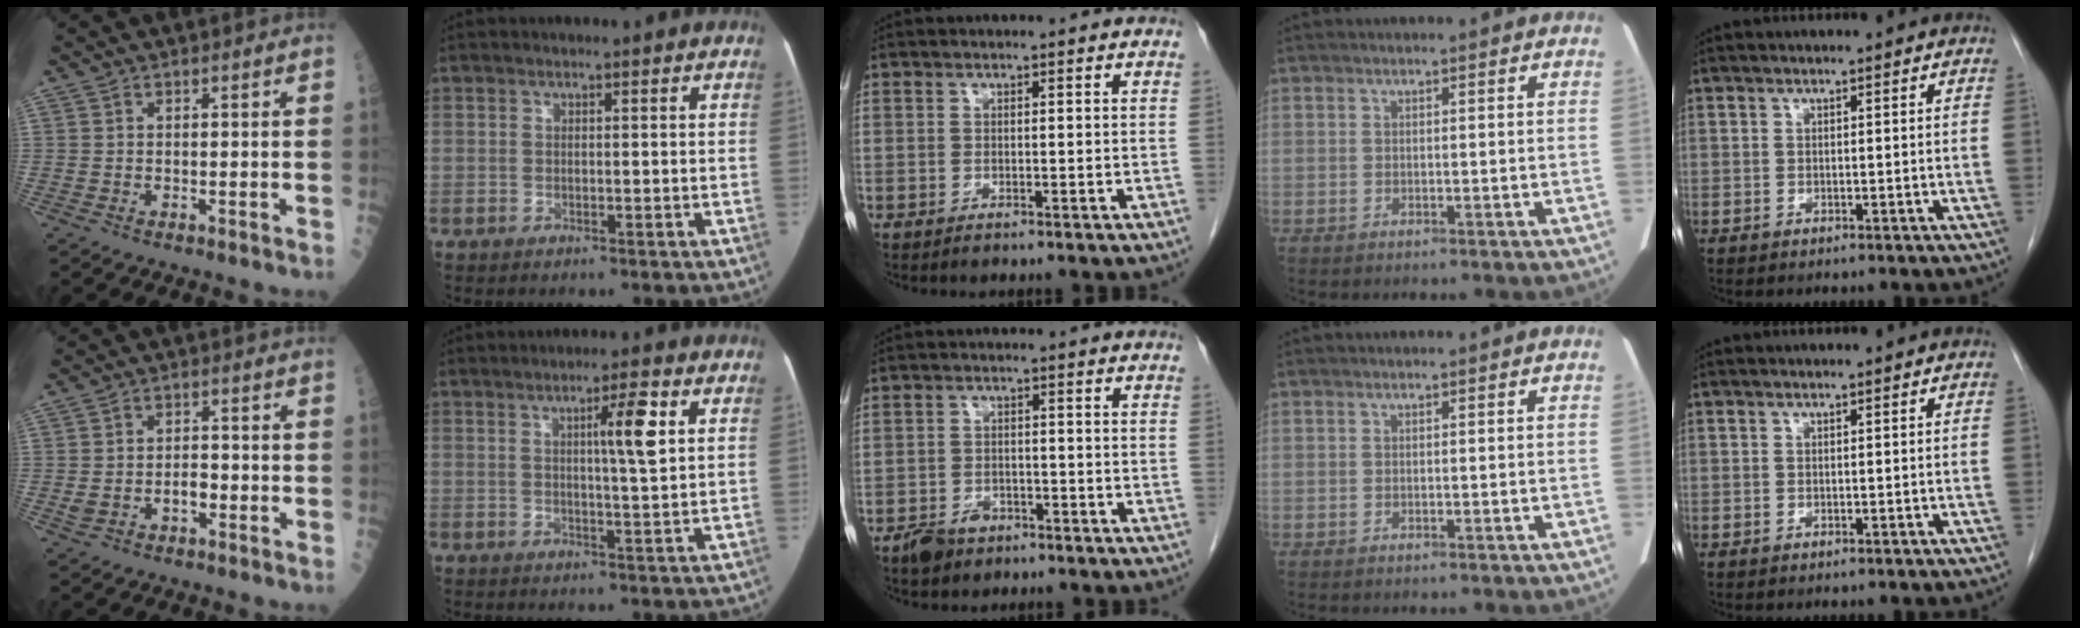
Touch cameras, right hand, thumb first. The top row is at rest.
{"thumb": {"total": 4.5, "force": [-1.3, 3.0, 3.2], "torque": [-0.047, 0.022, -0.015]}, "index": {"total": 5.8, "force": [1.9, -0.1, 5.4], "torque": [-0.080, 0.002, 0.028]}, "middle": {"total": 4.0, "force": [-2.8, 2.5, 1.4], "torque": [-0.028, 0.003, -0.040]}}